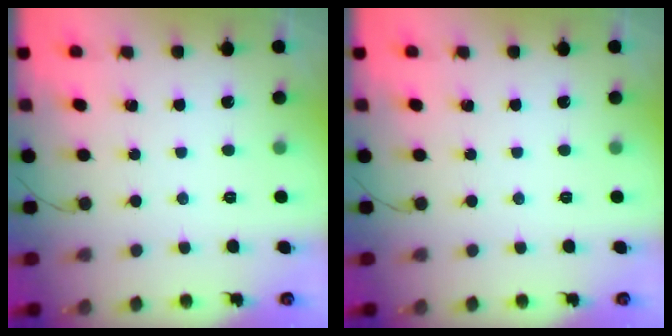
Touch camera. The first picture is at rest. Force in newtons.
{"total": 0.0}